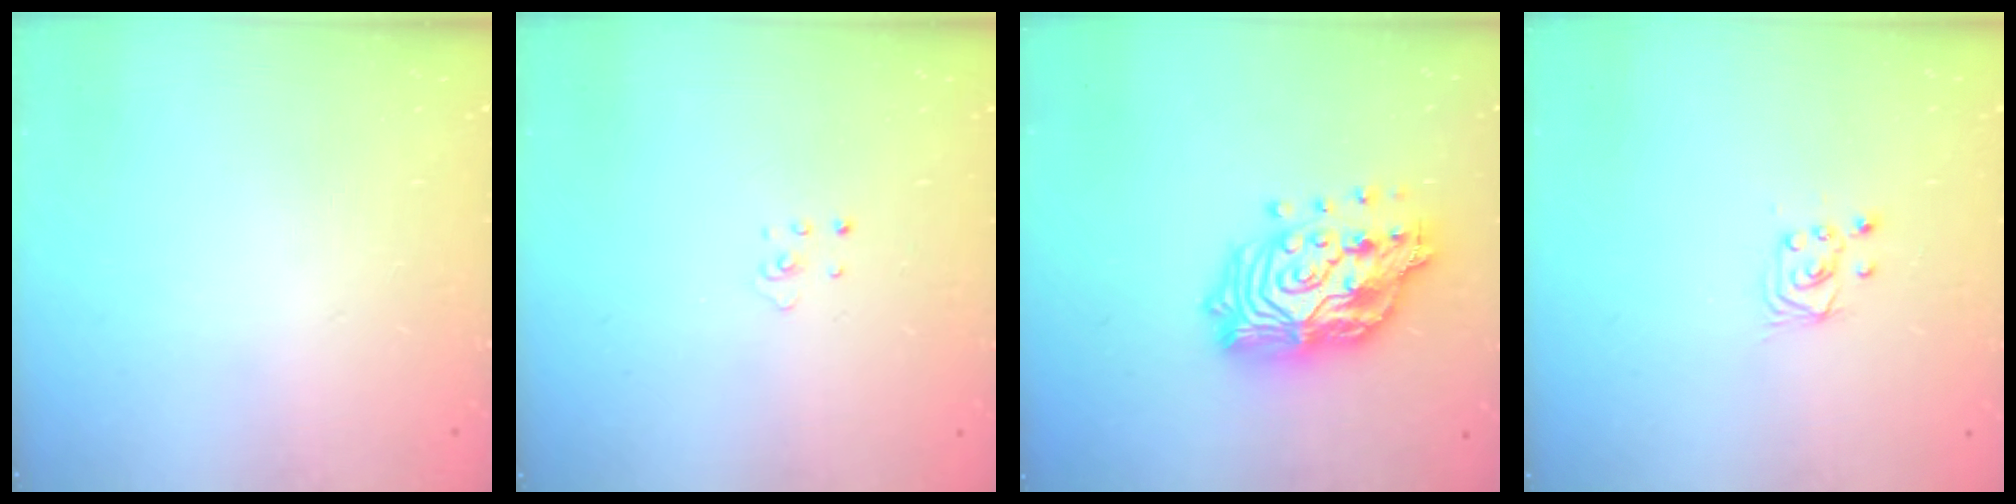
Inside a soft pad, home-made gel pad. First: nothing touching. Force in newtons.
{"total": 1.9, "press": 1.9, "slide": 0.1}
{"total": 20.2, "press": 20.1, "slide": 2.1}
{"total": 3.0, "press": 3.0, "slide": 0.3}